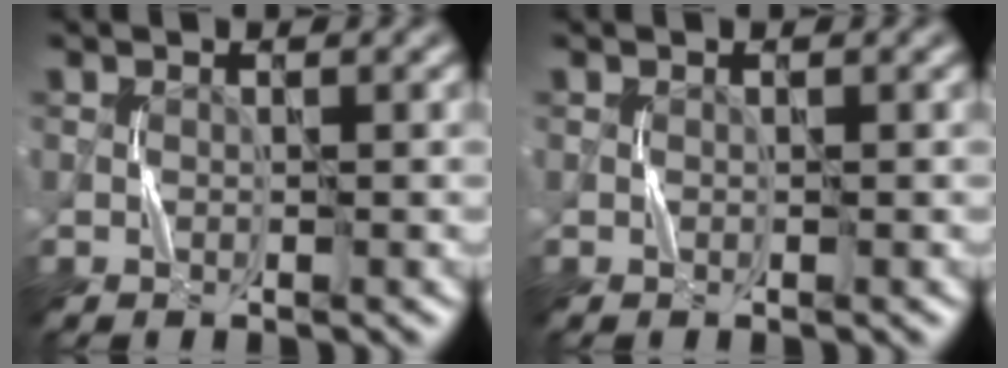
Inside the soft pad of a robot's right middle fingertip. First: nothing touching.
{"total": 0.0}